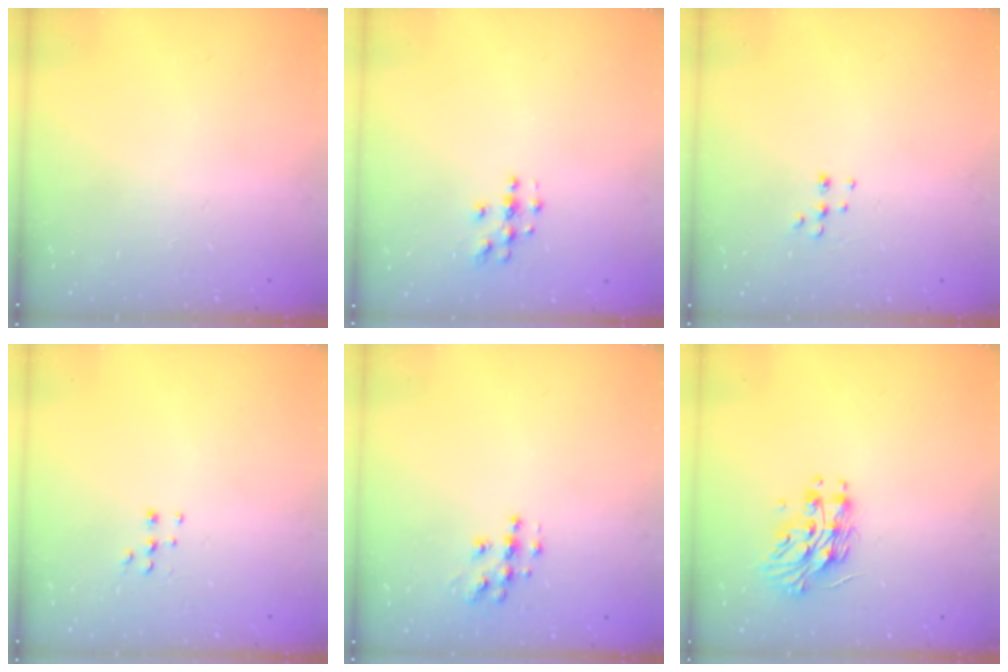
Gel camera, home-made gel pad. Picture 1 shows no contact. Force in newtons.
{"total": 3.9, "press": 3.9, "slide": 0.3}
{"total": 5.3, "press": 5.3, "slide": 0.6}
{"total": 5.3, "press": 5.2, "slide": 0.5}
{"total": 8.6, "press": 8.6, "slide": 0.4}
{"total": 11.6, "press": 11.6, "slide": 0.0}